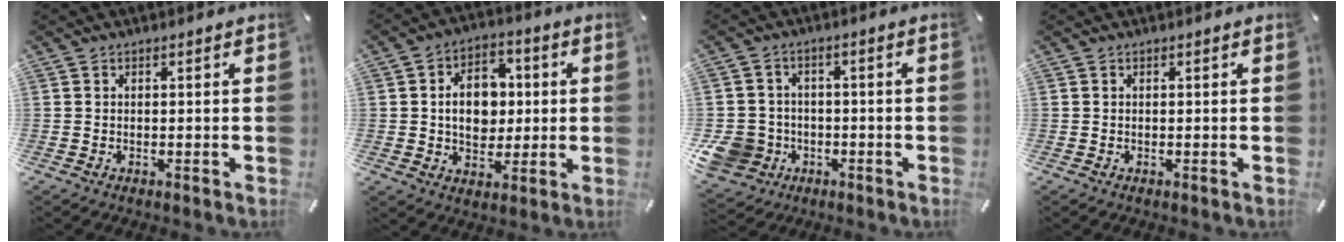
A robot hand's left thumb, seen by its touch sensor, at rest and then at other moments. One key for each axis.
{"total": 10.8, "fx": 0.4, "fy": 8.4, "fz": 6.8, "tx": -0.117, "ty": 0.010, "tz": 0.007}
{"total": 9.4, "fx": -3.1, "fy": 8.4, "fz": 2.9, "tx": -0.087, "ty": 0.022, "tz": -0.056}
{"total": 0.0}